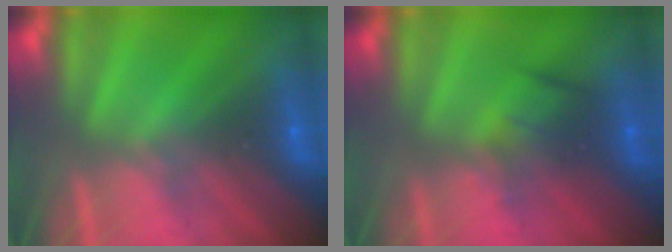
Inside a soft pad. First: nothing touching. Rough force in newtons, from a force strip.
{"total": 2.4}